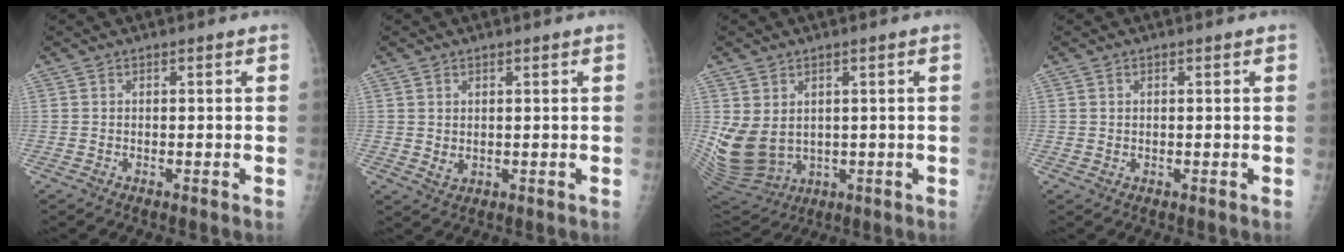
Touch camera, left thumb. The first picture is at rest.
{"total": 2.3, "force": [0.5, 1.5, 1.6], "torque": [-0.024, -0.009, 0.015]}
{"total": 11.7, "force": [1.3, 9.1, 7.2], "torque": [-0.140, -0.015, 0.059]}
{"total": 0.8, "force": [0.3, 0.6, 0.5], "torque": [-0.007, -0.002, 0.007]}